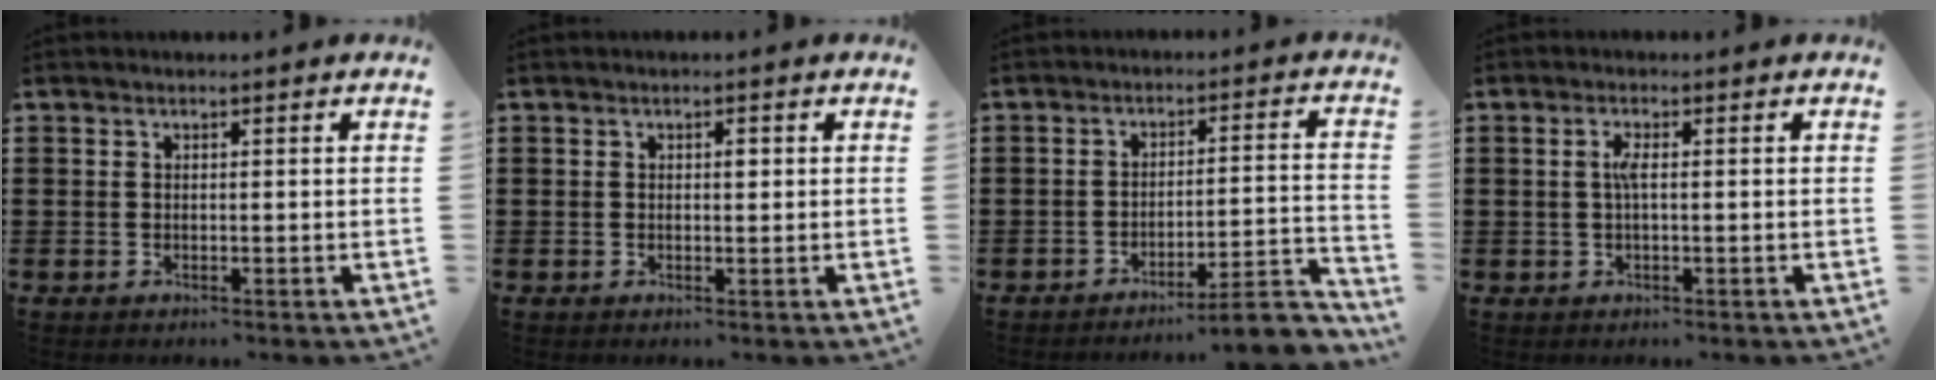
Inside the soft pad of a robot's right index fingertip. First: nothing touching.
{"total": 1.0, "force": [0.2, 0.5, 0.9], "torque": [-0.010, 0.000, 0.002]}
{"total": 6.2, "force": [-5.2, 0.4, 3.4], "torque": [-0.052, -0.009, -0.098]}
{"total": 2.2, "force": [0.0, 0.5, 2.1], "torque": [-0.041, 0.001, -0.002]}